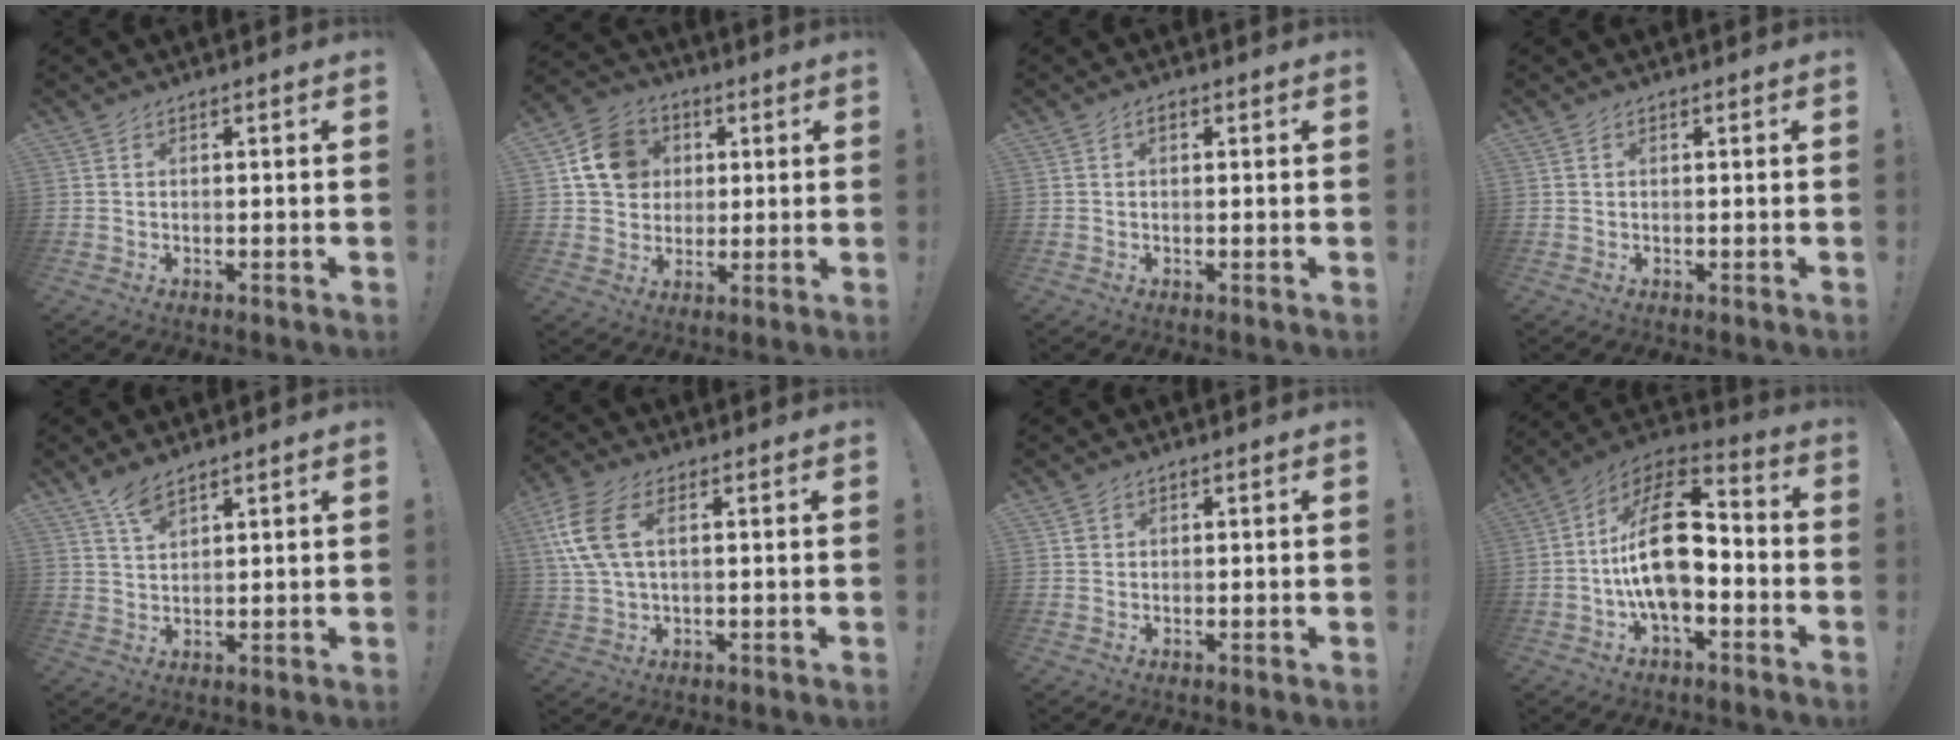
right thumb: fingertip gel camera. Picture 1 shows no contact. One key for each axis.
{"total": 12.5, "fx": 3.5, "fy": 10.8, "fz": 5.1, "tx": -0.070, "ty": 0.000, "tz": 0.074}
{"total": 1.2, "fx": 0.3, "fy": 0.7, "fz": 1.0, "tx": -0.018, "ty": 0.004, "tz": 0.004}
{"total": 0.0}
{"total": 5.0, "fx": 3.9, "fy": 1.4, "fz": 2.9, "tx": -0.056, "ty": -0.024, "tz": 0.070}
{"total": 11.1, "fx": 3.3, "fy": 5.8, "fz": 9.0, "tx": -0.191, "ty": -0.004, "tz": 0.062}
{"total": 1.2, "fx": 0.7, "fy": 1.0, "fz": 0.0, "tx": 0.003, "ty": 0.000, "tz": 0.013}
{"total": 20.3, "fx": -1.6, "fy": 10.8, "fz": 17.1, "tx": -0.294, "ty": 0.020, "tz": -0.024}